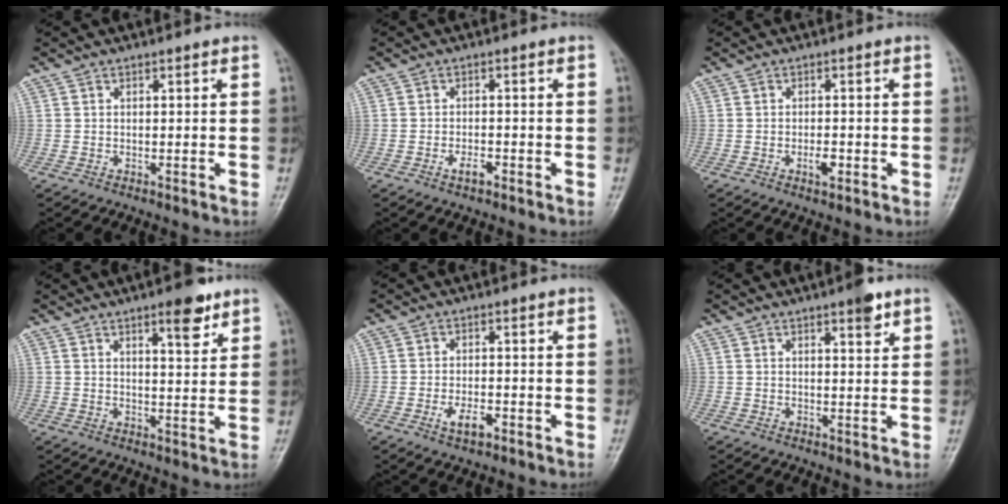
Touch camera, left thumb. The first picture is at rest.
{"total": 2.3, "force": [-1.5, 1.0, 1.4], "torque": [-0.023, 0.007, -0.025]}
{"total": 2.3, "force": [-1.0, 1.0, 1.8], "torque": [-0.028, 0.001, -0.016]}
{"total": 6.3, "force": [4.0, 1.8, 4.5], "torque": [-0.053, -0.023, 0.055]}
{"total": 3.7, "force": [-2.0, 1.7, 2.6], "torque": [-0.045, 0.005, -0.031]}
{"total": 3.4, "force": [2.2, 0.8, 2.4], "torque": [-0.029, -0.011, 0.029]}